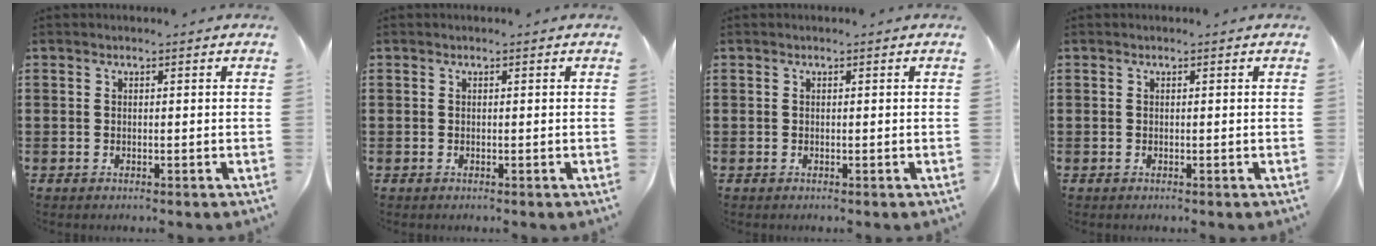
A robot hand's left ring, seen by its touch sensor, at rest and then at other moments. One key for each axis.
{"total": 0.0}
{"total": 0.0}
{"total": 0.0}